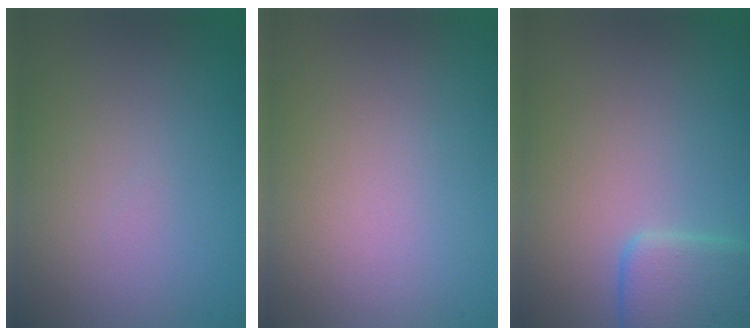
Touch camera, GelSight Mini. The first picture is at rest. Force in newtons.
{"total": 0.0}
{"total": 3.3, "press": 3.3, "slide": 0.2}